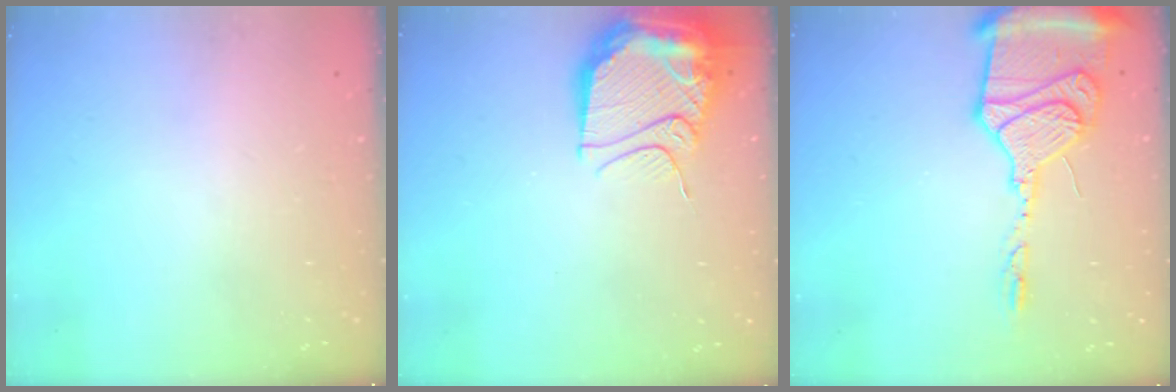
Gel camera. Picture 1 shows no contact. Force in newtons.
{"total": 15.8, "press": 15.6, "slide": 2.5}
{"total": 20.1, "press": 20.0, "slide": 2.3}